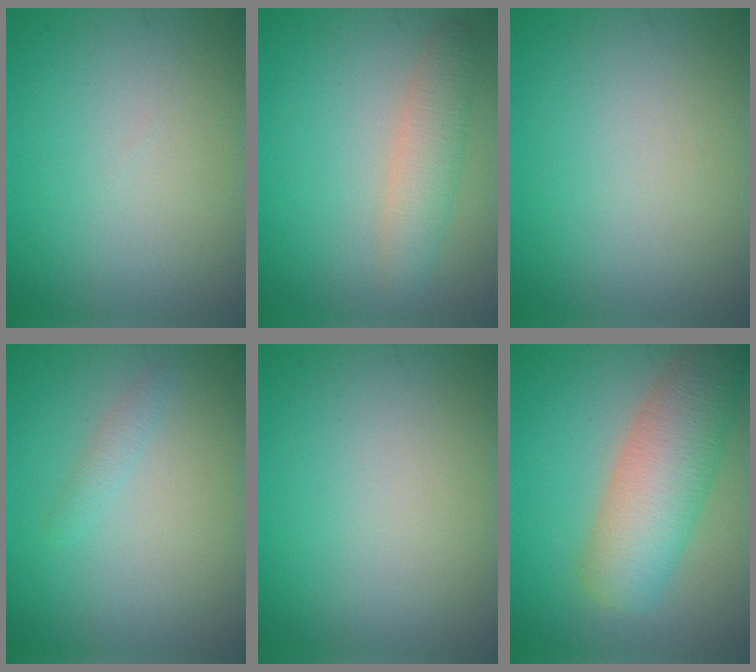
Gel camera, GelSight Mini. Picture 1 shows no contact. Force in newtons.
{"total": 2.8, "press": 2.8, "slide": 0.1}
{"total": 0.0}
{"total": 1.0, "press": 1.0, "slide": 0.0}
{"total": 0.0}
{"total": 7.2, "press": 7.2, "slide": 0.3}